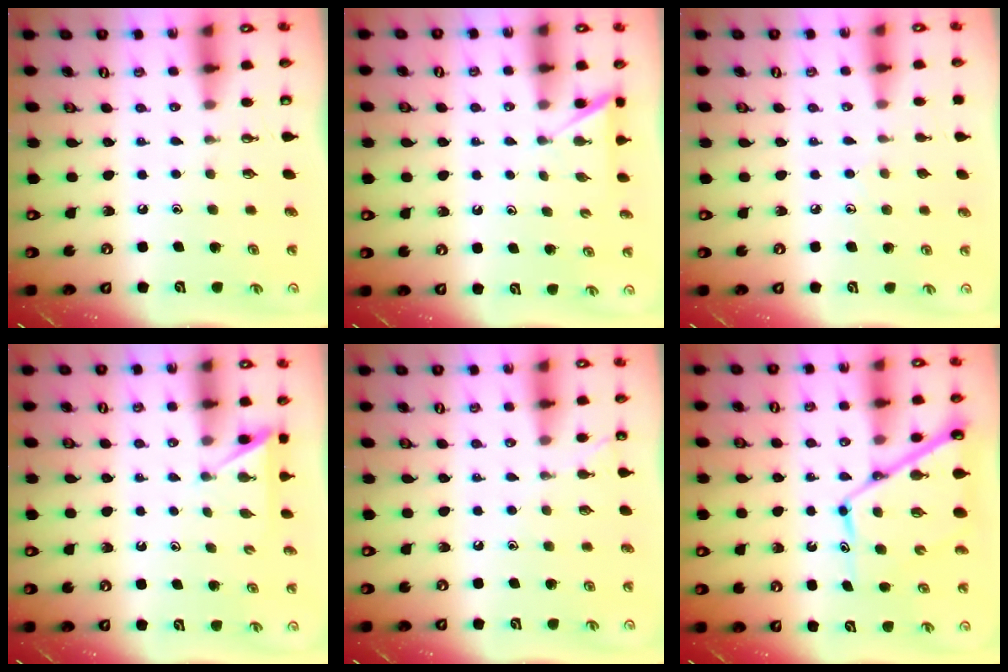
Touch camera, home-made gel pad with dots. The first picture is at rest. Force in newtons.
{"total": 2.7, "press": 2.7, "slide": 0.2}
{"total": 4.7, "press": 4.7, "slide": 0.5}
{"total": 2.4, "press": 2.4, "slide": 0.4}
{"total": 4.4, "press": 4.4, "slide": 0.3}
{"total": 12.6, "press": 12.5, "slide": 1.1}